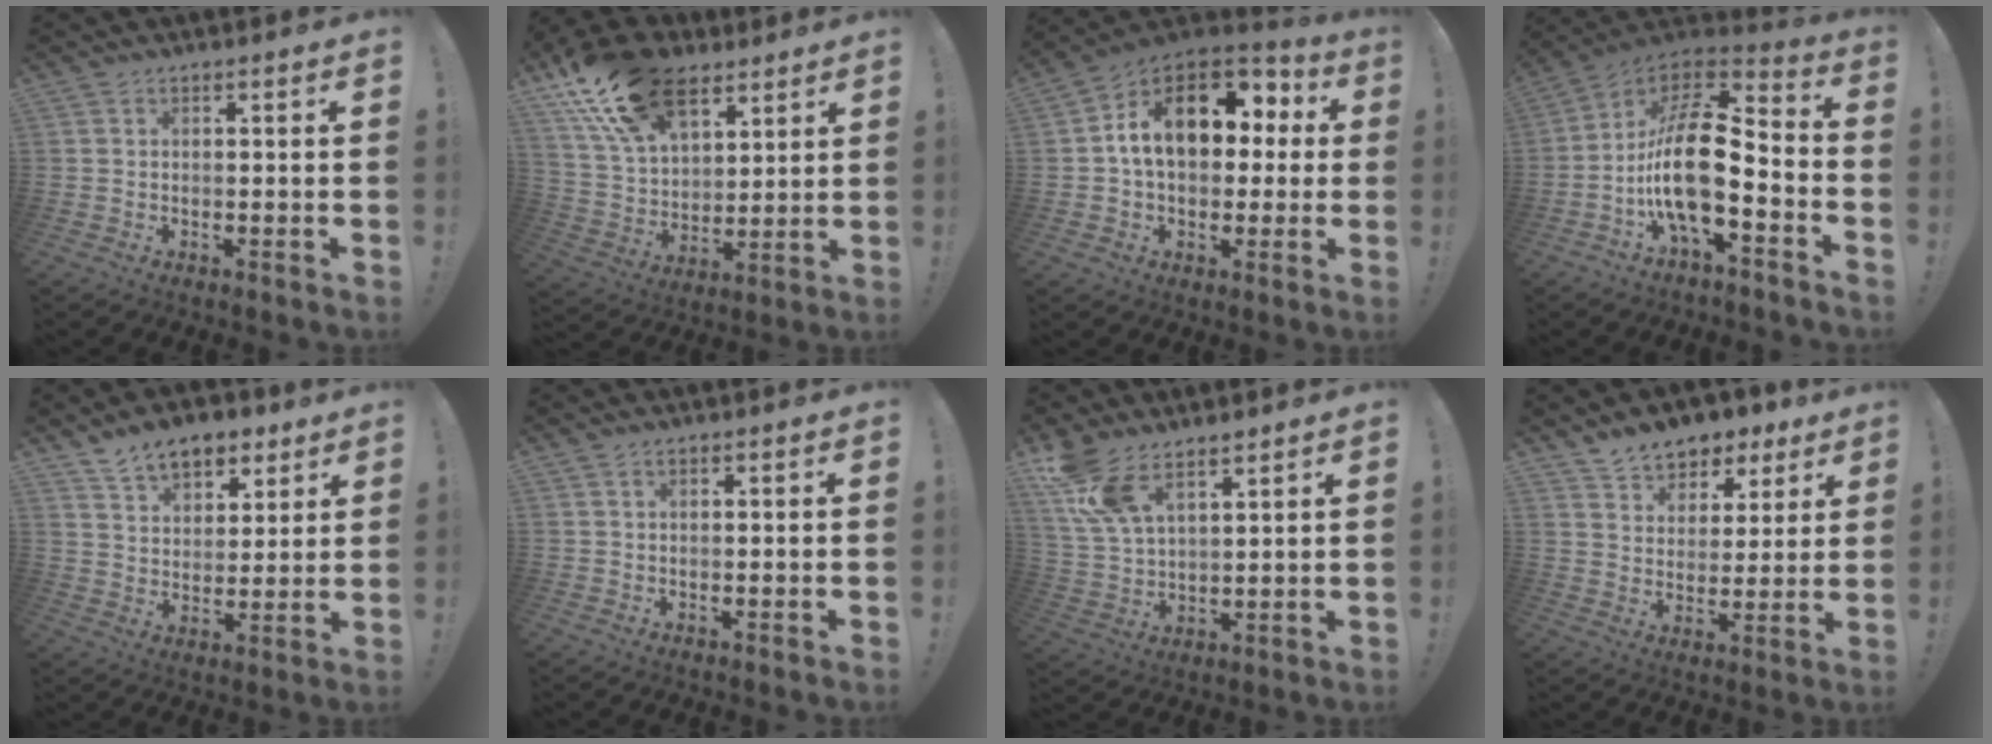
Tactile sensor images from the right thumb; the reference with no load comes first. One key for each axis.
{"total": 21.1, "fx": 12.2, "fy": 12.6, "fz": 11.8, "tx": -0.214, "ty": -0.057, "tz": 0.227}
{"total": 17.4, "fx": 3.8, "fy": 11.7, "fz": 12.3, "tx": -0.185, "ty": 0.003, "tz": 0.070}
{"total": 19.3, "fx": -4.3, "fy": 7.6, "fz": 17.2, "tx": -0.347, "ty": 0.024, "tz": -0.072}
{"total": 11.1, "fx": 7.7, "fy": 6.5, "fz": 4.6, "tx": -0.071, "ty": -0.041, "tz": 0.147}
{"total": 1.1, "fx": 0.6, "fy": 0.6, "fz": 0.8, "tx": -0.012, "ty": -0.001, "tz": 0.009}
{"total": 11.5, "fx": 8.4, "fy": 5.1, "fz": 6.1, "tx": -0.132, "ty": -0.033, "tz": 0.165}
{"total": 9.6, "fx": 7.6, "fy": 5.6, "fz": 2.1, "tx": -0.034, "ty": -0.054, "tz": 0.146}